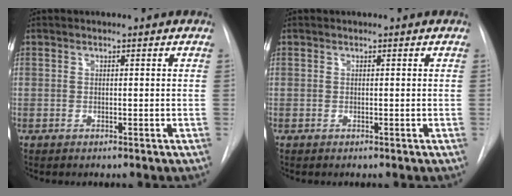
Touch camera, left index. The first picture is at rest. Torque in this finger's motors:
{"motor_torque": [0.00, 0.00, 0.00, 0.00]}